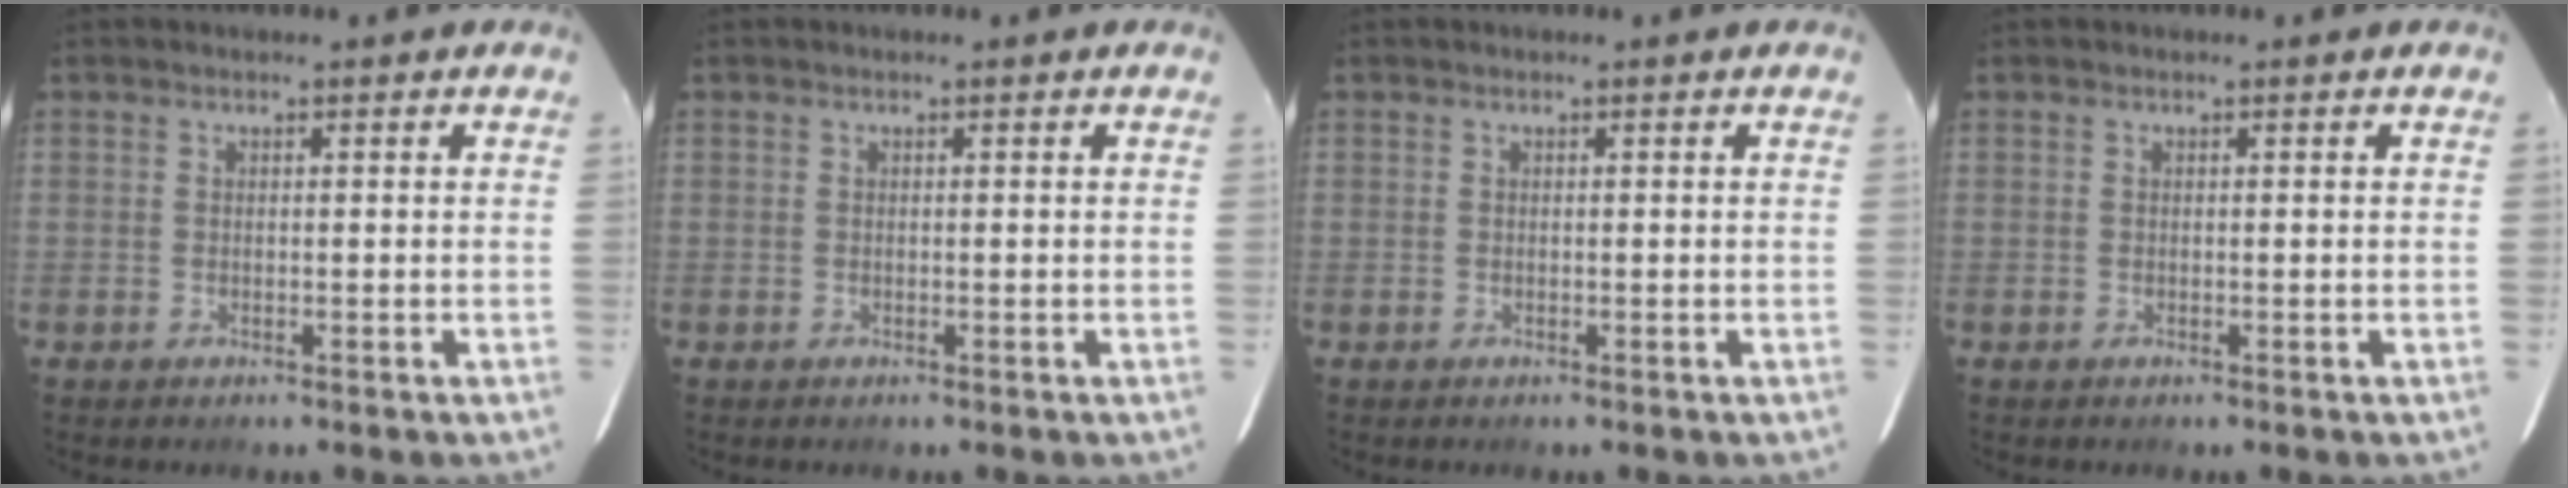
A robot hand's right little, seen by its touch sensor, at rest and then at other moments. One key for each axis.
{"total": 0.0}
{"total": 0.0}
{"total": 0.0}